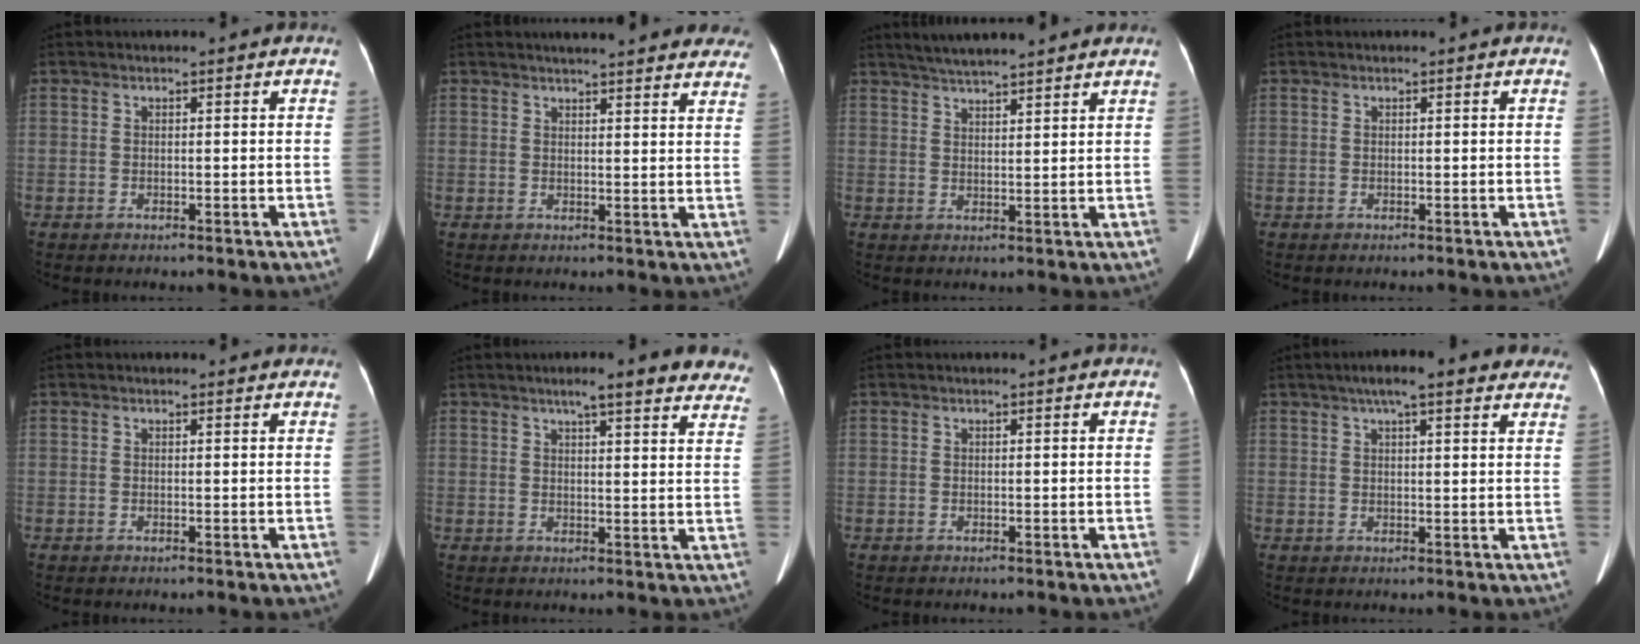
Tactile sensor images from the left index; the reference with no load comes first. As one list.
[{"total": 18.3, "force": [16.7, 2.9, 6.9], "torque": [-0.076, -0.010, 0.184]}, {"total": 8.7, "force": [7.7, 0.5, 3.9], "torque": [-0.065, 0.027, 0.113]}, {"total": 0.0}, {"total": 1.1, "force": [1.1, 0.4, 0.1], "torque": [-0.016, 0.002, 0.006]}, {"total": 14.1, "force": [11.8, 2.2, 7.4], "torque": [-0.071, 0.004, 0.128]}, {"total": 0.0}, {"total": 12.1, "force": [9.2, 2.6, 7.4], "torque": [-0.097, 0.037, 0.118]}]